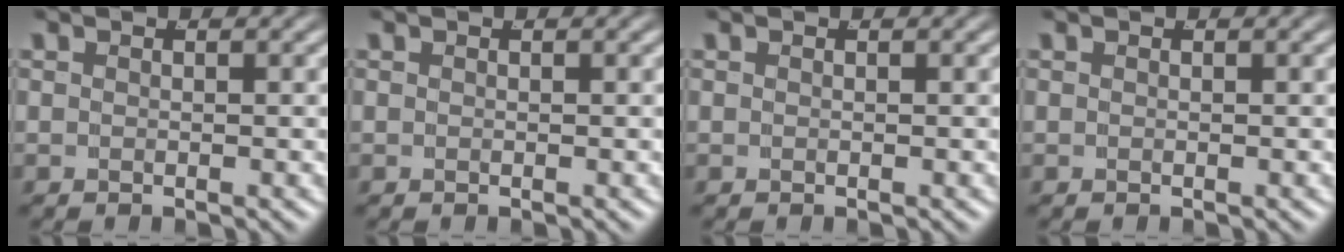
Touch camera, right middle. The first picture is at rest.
{"total": 0.0}
{"total": 0.0}
{"total": 0.0}